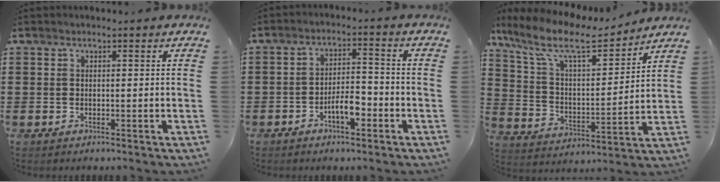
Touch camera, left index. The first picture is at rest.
{"total": 5.1, "force": [-2.7, 1.9, 3.8], "torque": [-0.072, 0.011, -0.053]}
{"total": 11.3, "force": [8.9, 2.7, 6.4], "torque": [-0.159, -0.045, 0.154]}